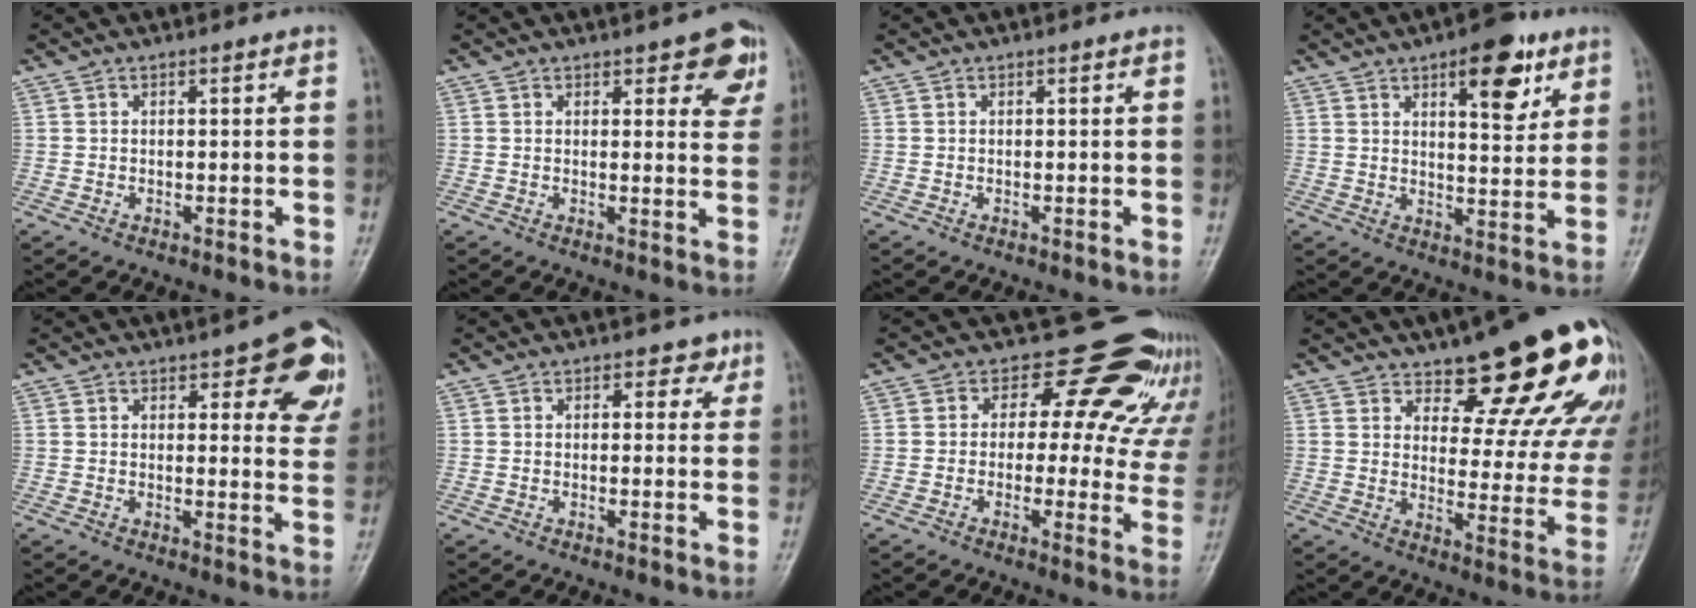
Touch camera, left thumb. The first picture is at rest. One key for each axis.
{"total": 6.2, "fx": 3.7, "fy": 2.9, "fz": 4.0, "tx": -0.009, "ty": -0.016, "tz": 0.038}
{"total": 0.0}
{"total": 11.1, "fx": 5.8, "fy": 4.6, "fz": 8.3, "tx": -0.087, "ty": -0.026, "tz": 0.079}
{"total": 11.6, "fx": 5.8, "fy": 4.8, "fz": 8.9, "tx": -0.053, "ty": -0.020, "tz": 0.061}
{"total": 2.7, "fx": 1.3, "fy": 2.1, "fz": 1.2, "tx": 0.011, "ty": -0.001, "tz": 0.008}
{"total": 18.2, "fx": 13.5, "fy": 8.1, "fz": 9.1, "tx": -0.059, "ty": -0.065, "tz": 0.148}
{"total": 21.3, "fx": 14.6, "fy": 7.3, "fz": 13.6, "tx": -0.125, "ty": -0.093, "tz": 0.188}